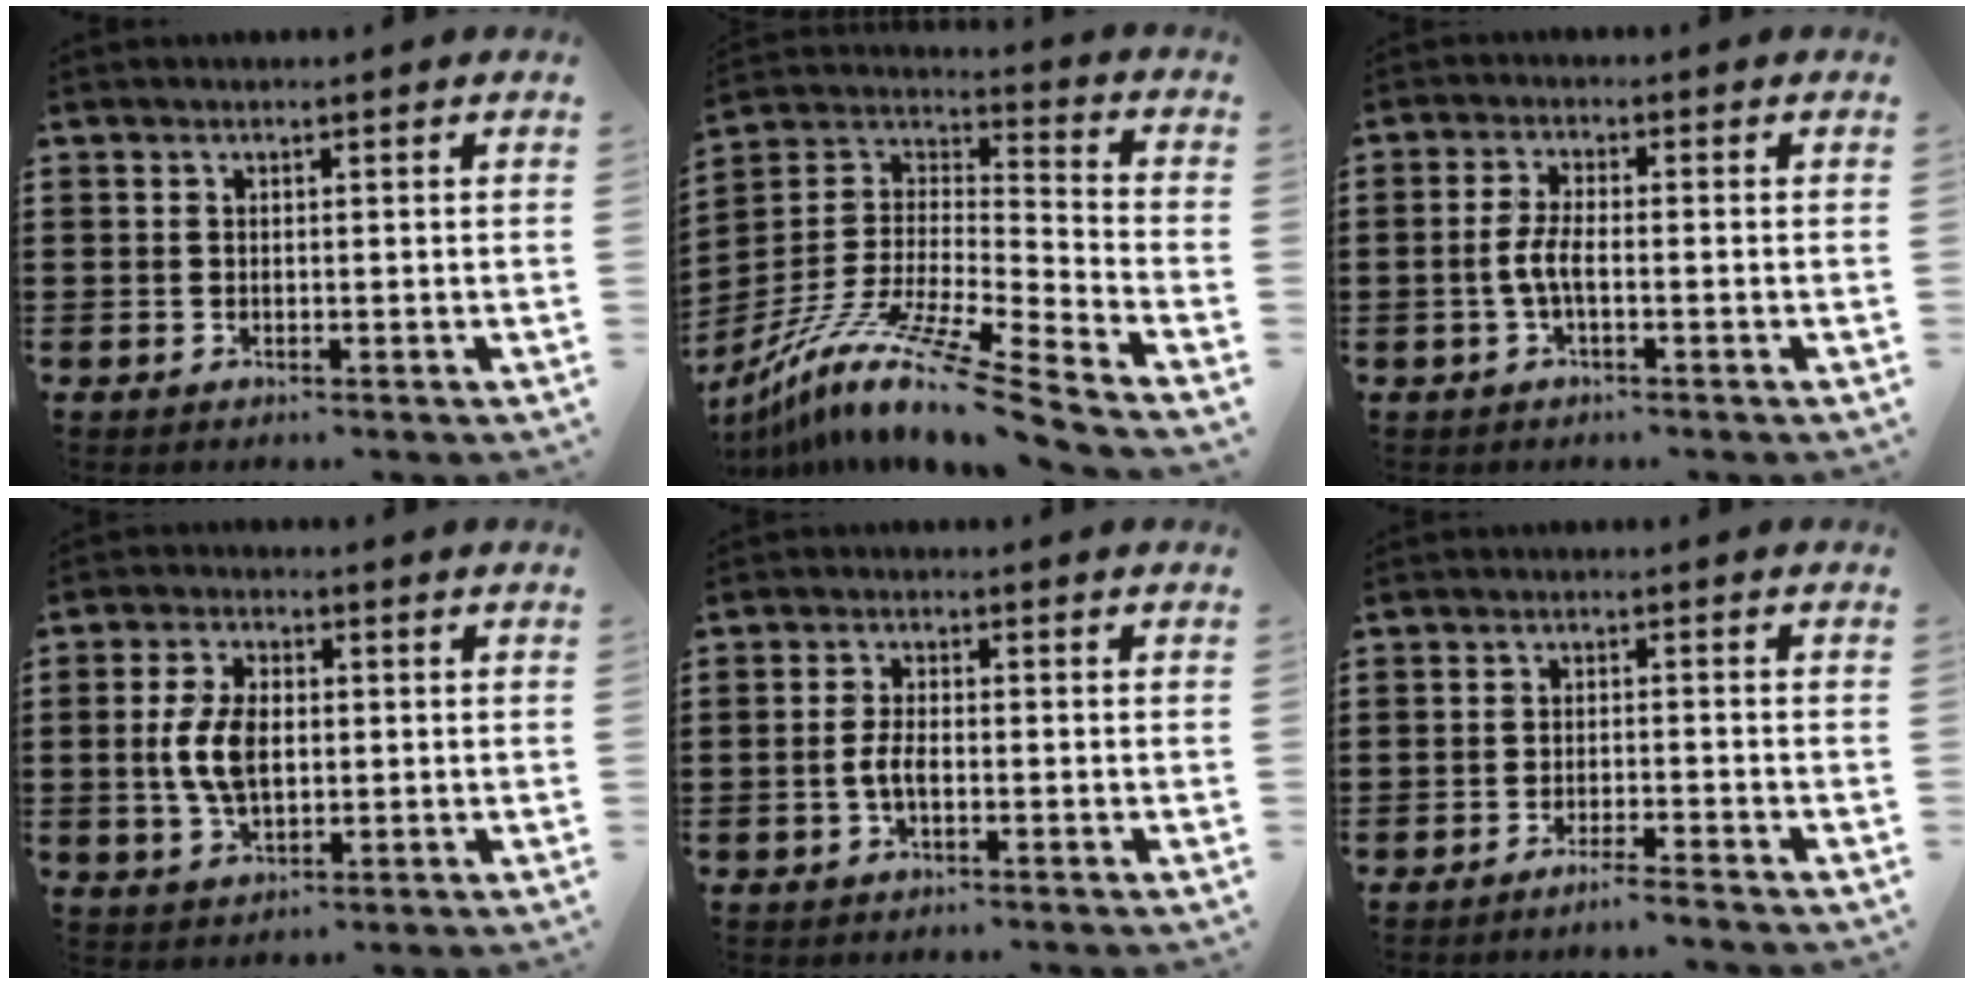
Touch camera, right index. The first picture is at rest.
{"total": 12.6, "force": [-10.0, 0.1, 7.8], "torque": [-0.158, -0.002, -0.198]}
{"total": 3.7, "force": [-1.1, 0.9, 3.4], "torque": [-0.084, -0.004, -0.027]}
{"total": 7.3, "force": [0.2, 4.0, 6.1], "torque": [-0.138, 0.006, -0.001]}
{"total": 3.1, "force": [-0.9, 1.1, 2.8], "torque": [-0.073, -0.005, -0.023]}
{"total": 2.5, "force": [-2.3, -0.4, 0.9], "torque": [-0.015, 0.001, -0.045]}